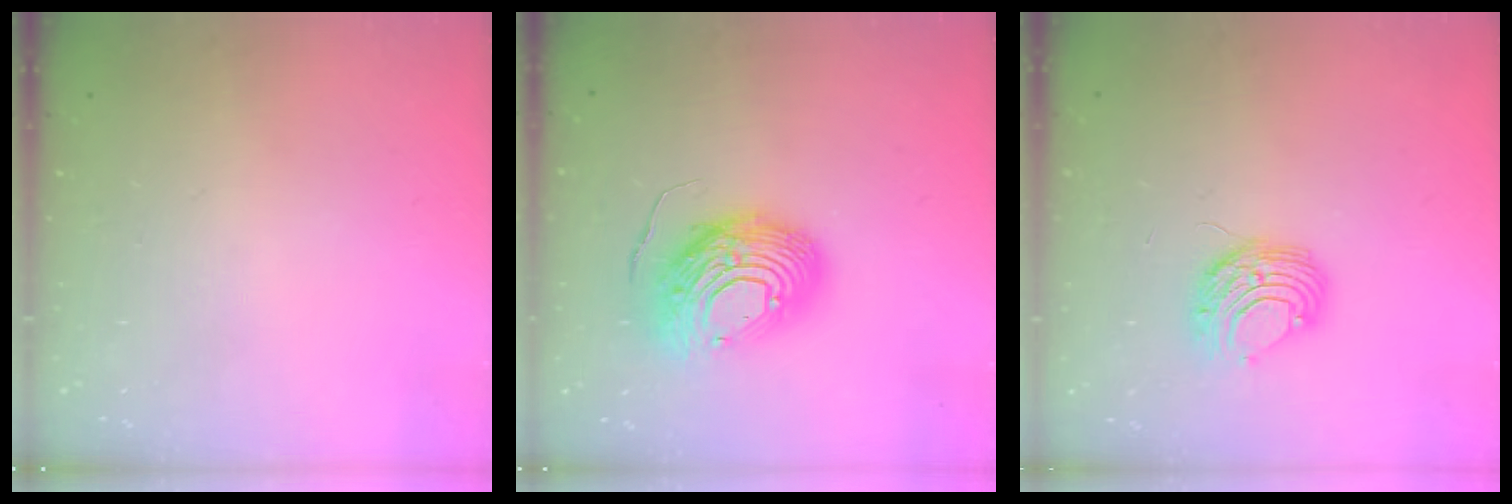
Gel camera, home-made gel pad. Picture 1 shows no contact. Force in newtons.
{"total": 14.3, "press": 14.3, "slide": 1.4}
{"total": 9.2, "press": 9.1, "slide": 0.8}